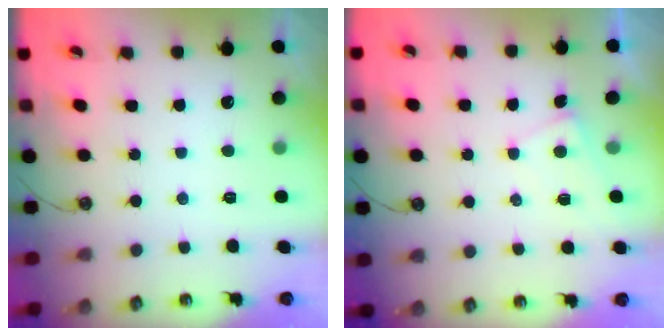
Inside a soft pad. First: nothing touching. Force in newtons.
{"total": 1.8, "press": 1.8, "slide": 0.3}